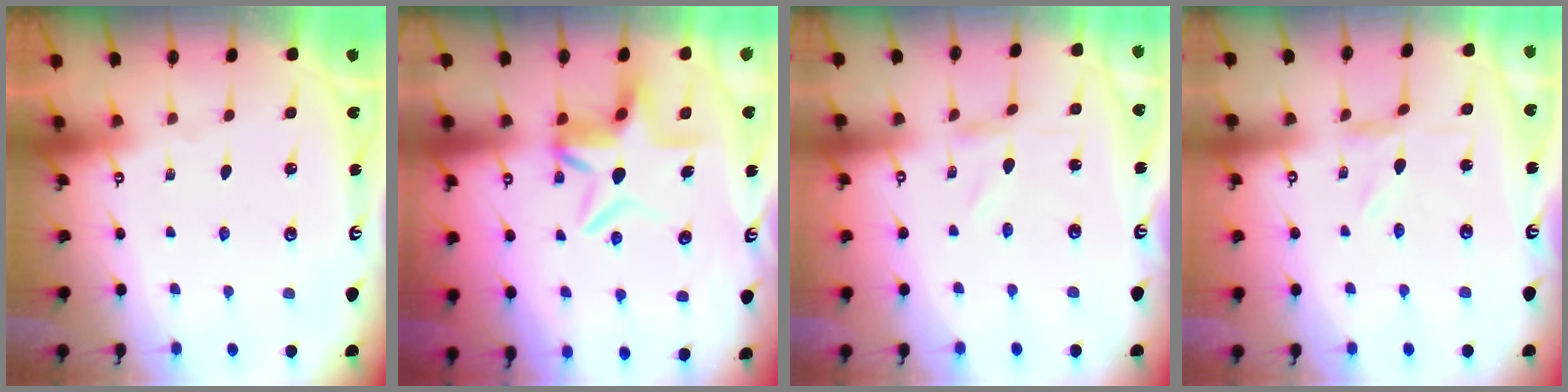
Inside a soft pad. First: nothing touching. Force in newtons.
{"total": 7.5, "press": 7.0, "slide": 2.8}
{"total": 0.0}
{"total": 0.0}